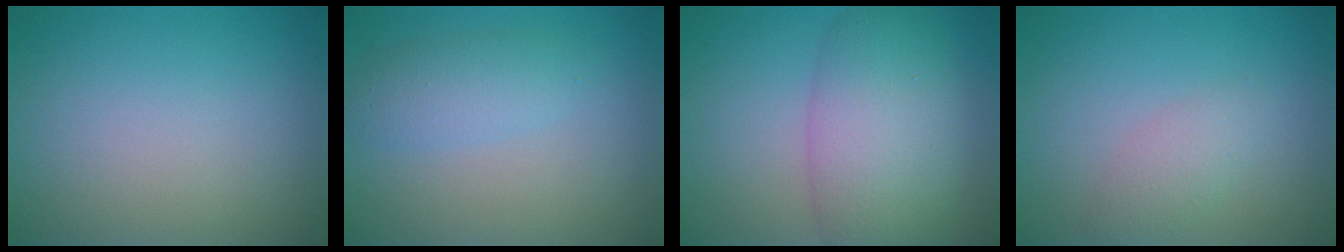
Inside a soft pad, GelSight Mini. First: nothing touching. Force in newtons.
{"total": 2.4, "press": 2.4, "slide": 0.2}
{"total": 7.8, "press": 7.8, "slide": 0.2}
{"total": 2.0, "press": 2.0, "slide": 0.1}